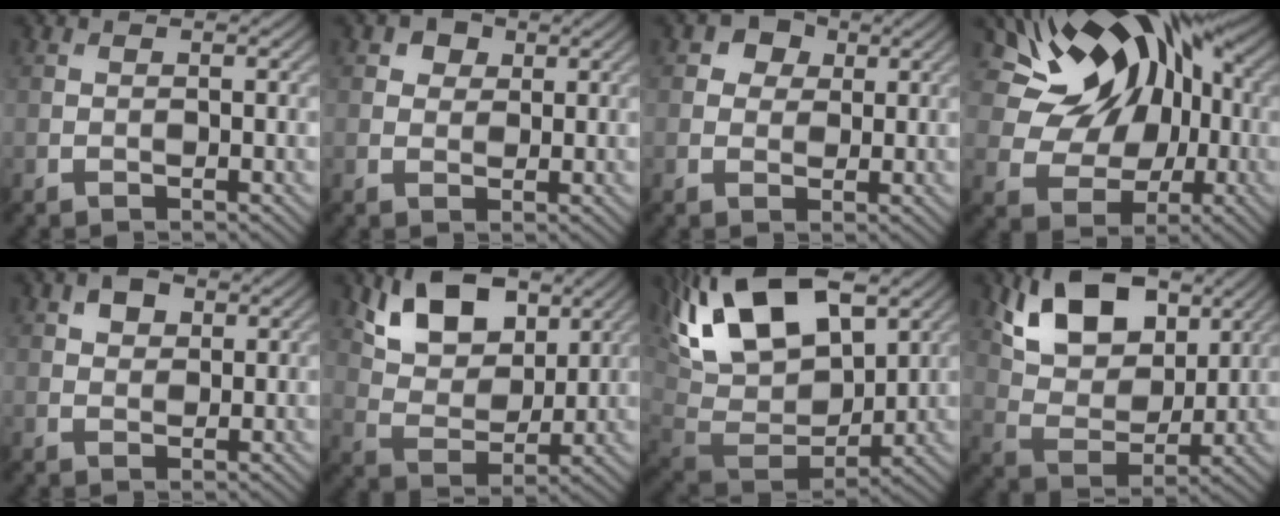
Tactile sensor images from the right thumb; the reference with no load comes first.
{"total": 2.7, "force": [1.3, 2.1, 1.1], "torque": [-0.017, 0.000, 0.019]}
{"total": 3.4, "force": [1.2, 2.8, 1.4], "torque": [-0.022, 0.005, 0.014]}
{"total": 14.3, "force": [3.8, 9.7, 9.7], "torque": [-0.176, 0.024, 0.058]}
{"total": 2.9, "force": [1.5, 1.9, 1.6], "torque": [-0.030, 0.002, 0.024]}
{"total": 10.3, "force": [5.8, 5.8, 6.2], "torque": [-0.135, -0.002, 0.104]}
{"total": 19.1, "force": [8.1, 11.0, 13.4], "torque": [-0.282, 0.028, 0.151]}
{"total": 11.9, "force": [6.4, 6.8, 7.3], "torque": [-0.153, 0.002, 0.117]}